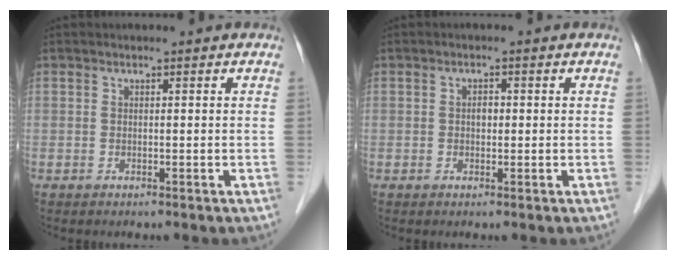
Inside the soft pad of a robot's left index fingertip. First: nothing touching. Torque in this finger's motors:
{"motor_torque": [0.03, 0.03, 0.02, 0.00]}